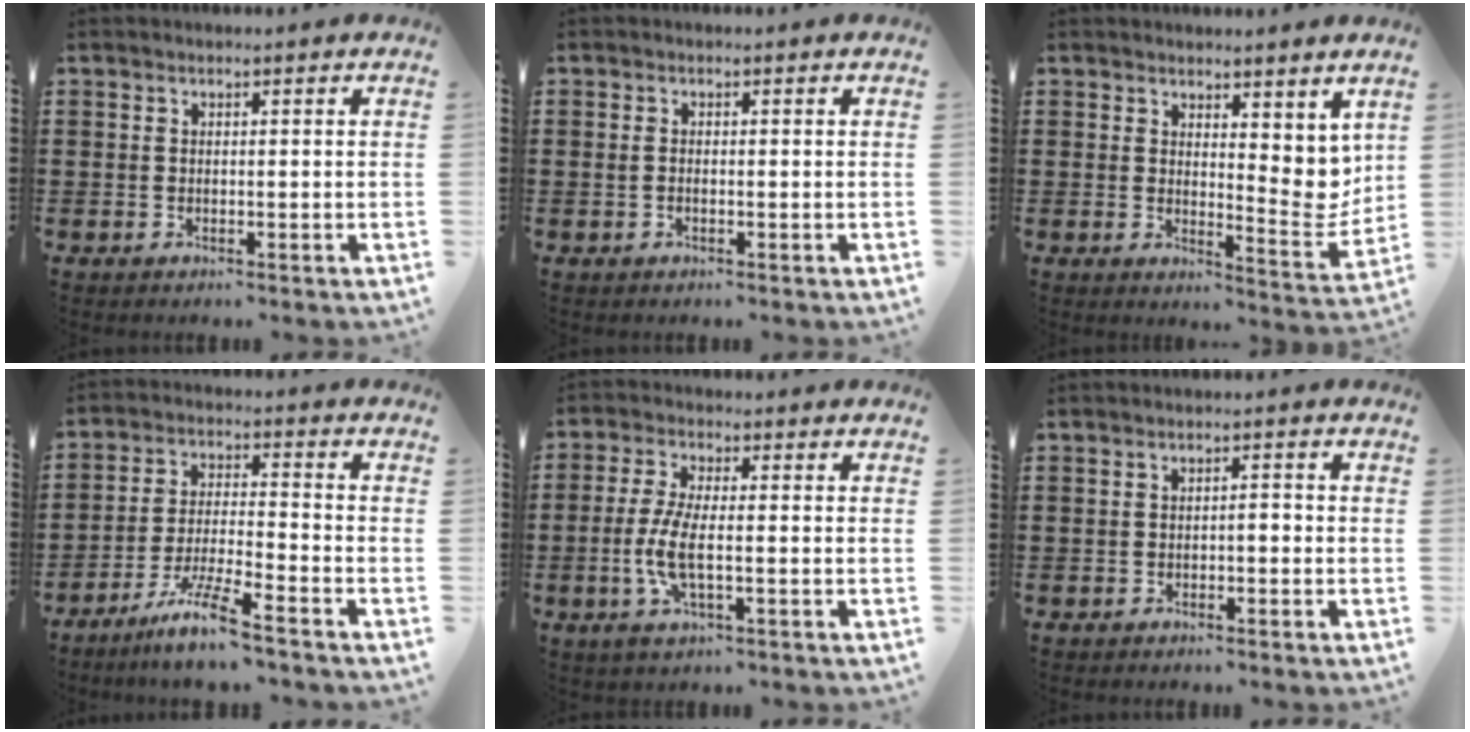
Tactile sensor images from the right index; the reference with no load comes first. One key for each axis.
{"total": 0.7, "fx": -0.3, "fy": 0.1, "fz": 0.6, "tx": -0.014, "ty": -0.006, "tz": -0.005}
{"total": 5.9, "fx": 4.1, "fy": 2.8, "fz": 3.2, "tx": -0.040, "ty": -0.029, "tz": 0.074}
{"total": 8.4, "fx": -6.6, "fy": -0.1, "fz": 5.2, "tx": -0.116, "ty": -0.014, "tz": -0.132}
{"total": 6.5, "fx": -1.5, "fy": 1.9, "fz": 6.0, "tx": -0.141, "ty": -0.013, "tz": -0.036}
{"total": 1.1, "fx": -0.7, "fy": 0.4, "fz": 0.8, "tx": -0.017, "ty": -0.002, "tz": -0.013}